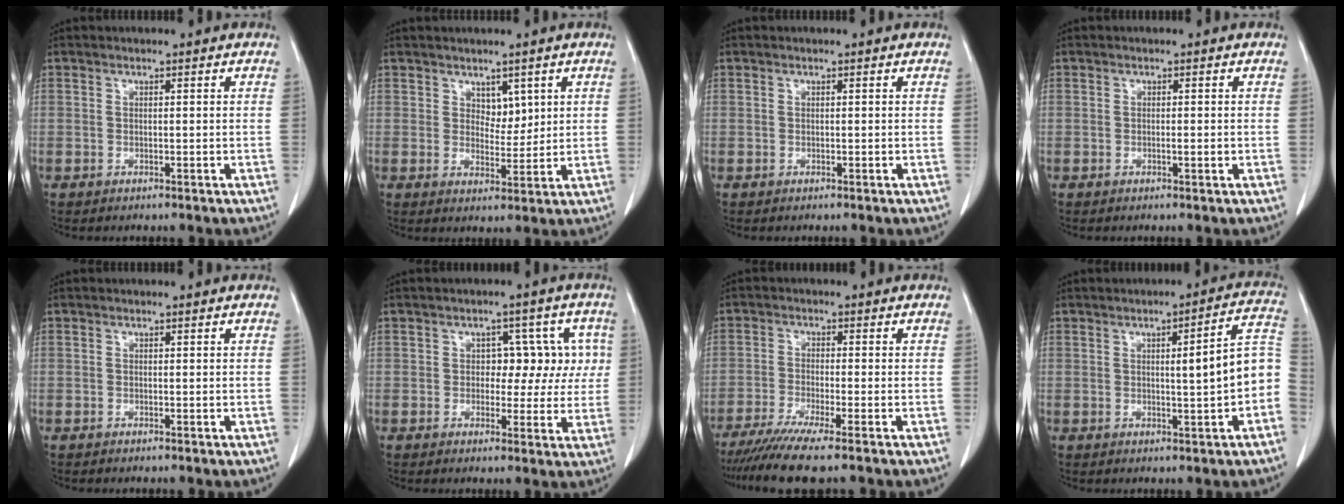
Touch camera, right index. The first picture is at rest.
{"total": 3.3, "force": [1.6, 1.9, 2.1], "torque": [-0.027, -0.003, 0.030]}
{"total": 0.0}
{"total": 1.0, "force": [-0.1, 0.1, 1.0], "torque": [-0.017, -0.002, -0.001]}
{"total": 0.0}
{"total": 6.4, "force": [0.8, 4.5, 4.5], "torque": [-0.034, 0.027, 0.010]}
{"total": 8.4, "force": [-6.6, -0.9, 5.1], "torque": [-0.080, -0.023, -0.109]}
{"total": 8.5, "force": [-0.9, 0.6, 8.4], "torque": [-0.099, 0.021, -0.016]}